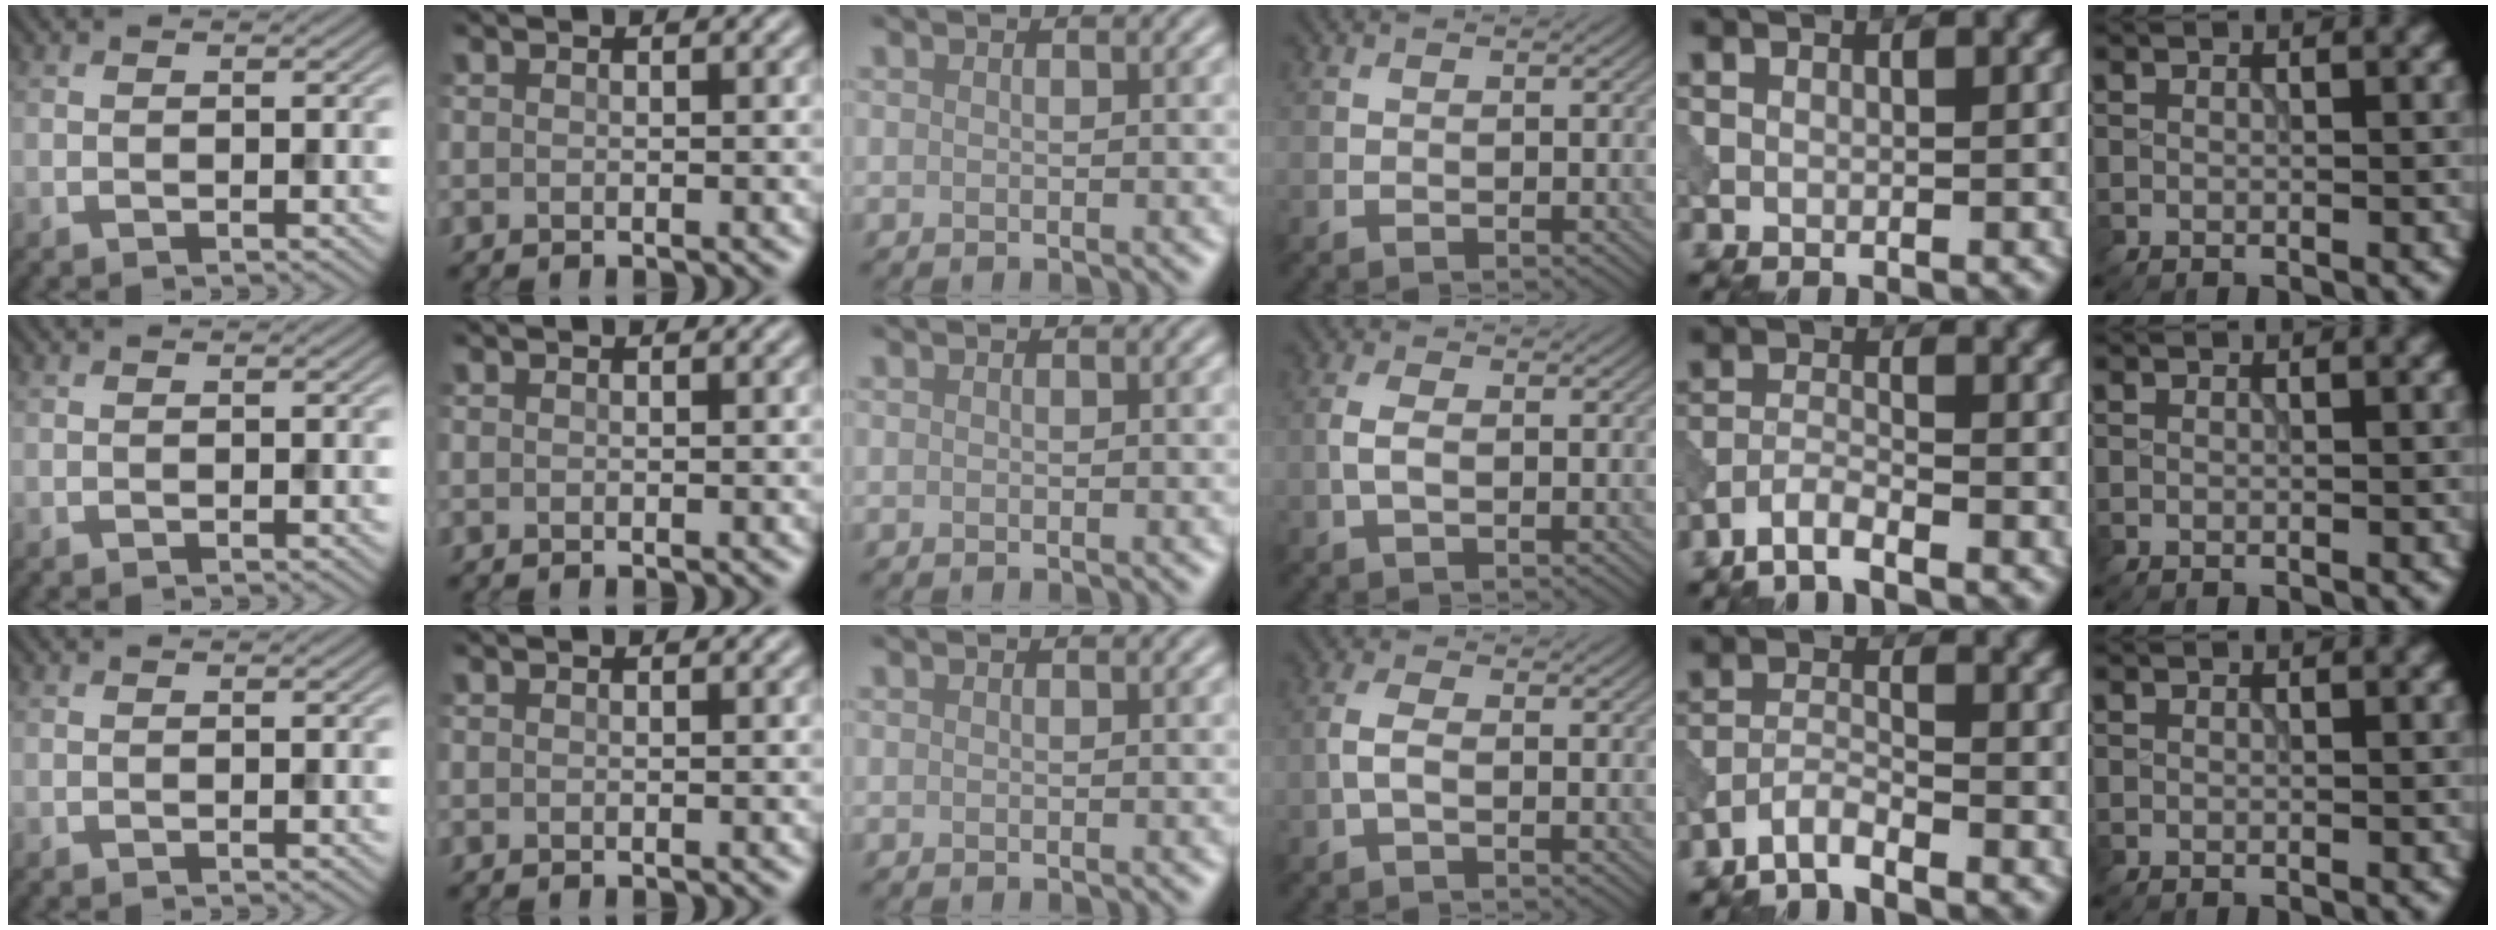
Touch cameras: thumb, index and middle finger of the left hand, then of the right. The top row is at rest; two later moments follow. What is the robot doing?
{"motion": "dispense", "object": "pipette"}